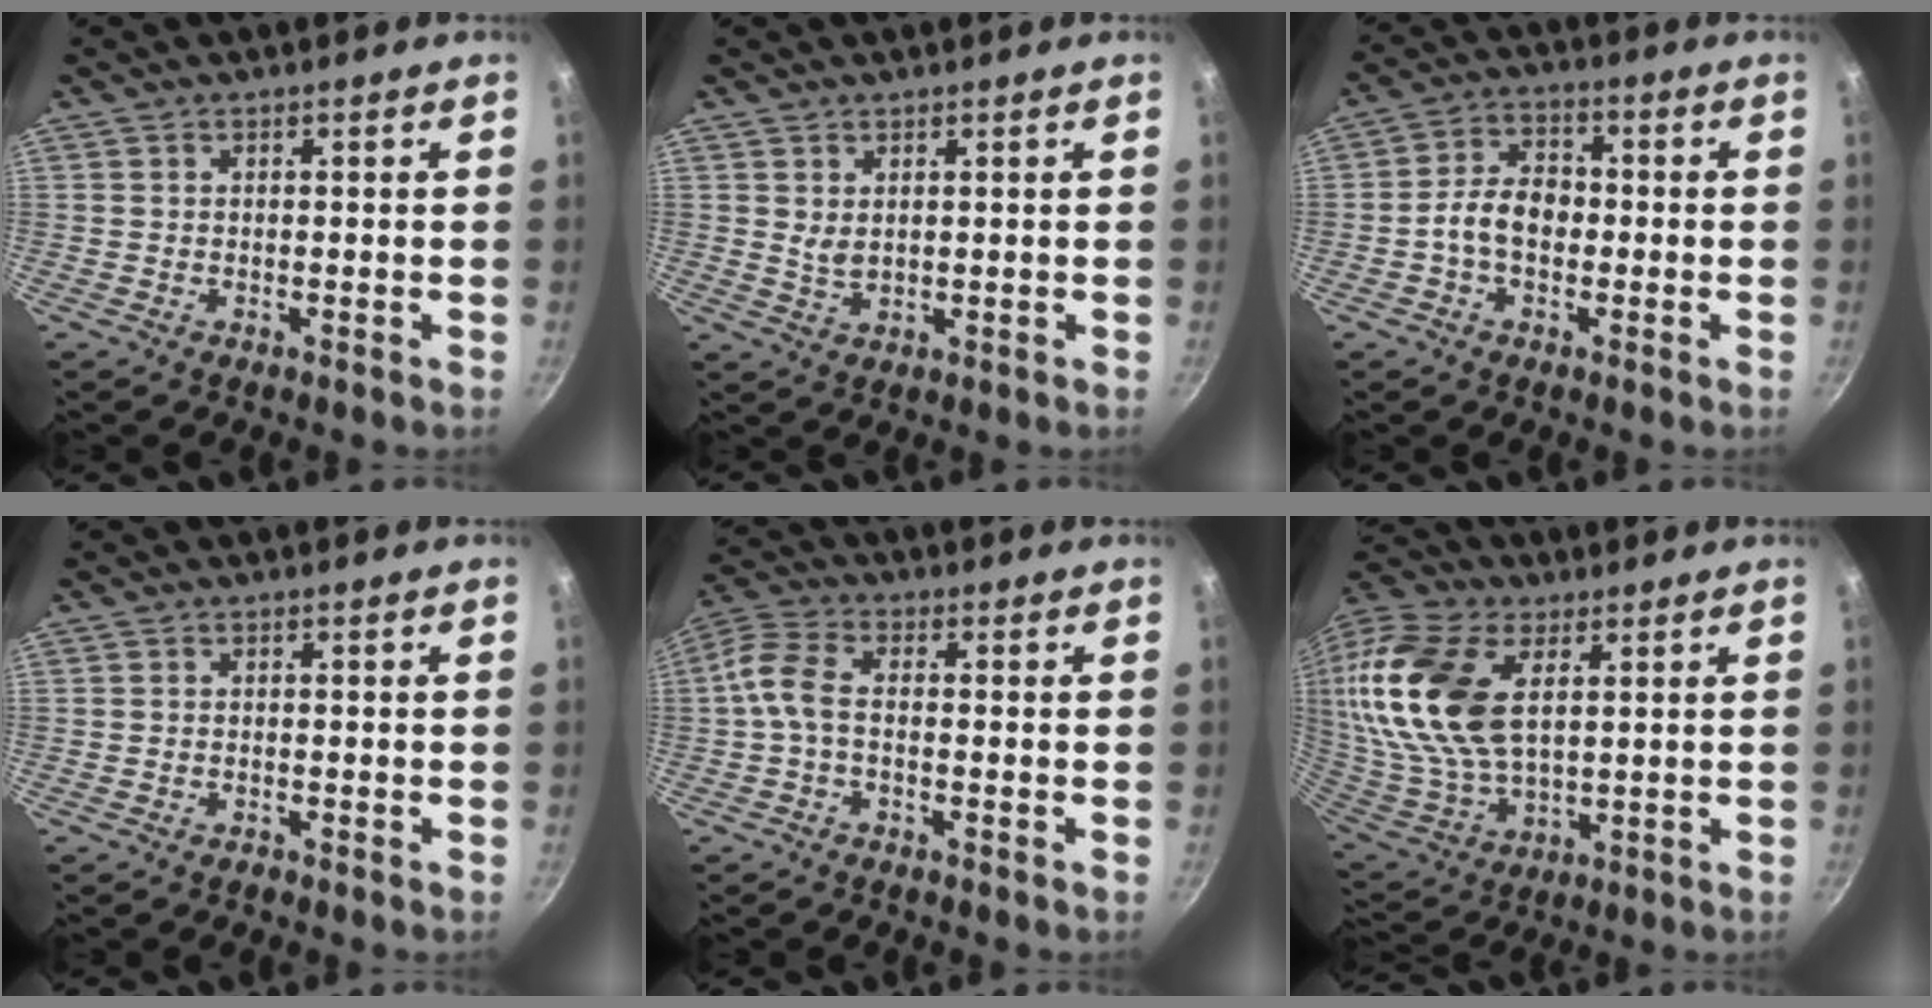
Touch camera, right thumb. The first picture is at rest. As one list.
[{"total": 2.5, "force": [1.0, 1.4, 1.8], "torque": [-0.031, -0.009, 0.021]}, {"total": 7.4, "force": [-1.3, 5.2, 5.2], "torque": [-0.069, 0.028, -0.032]}, {"total": 0.7, "force": [-0.6, 0.2, 0.1], "torque": [-0.004, 0.006, -0.012]}, {"total": 6.0, "force": [-1.2, 3.1, 5.0], "torque": [-0.122, 0.023, -0.040]}, {"total": 23.7, "force": [6.7, 13.7, 18.1], "torque": [-0.380, -0.011, 0.130]}]